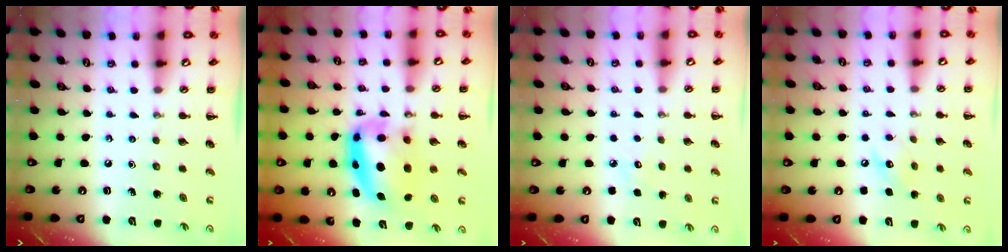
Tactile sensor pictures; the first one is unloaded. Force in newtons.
{"total": 11.7, "press": 11.4, "slide": 2.7}
{"total": 3.9, "press": 3.8, "slide": 1.1}
{"total": 7.3, "press": 7.3, "slide": 0.8}